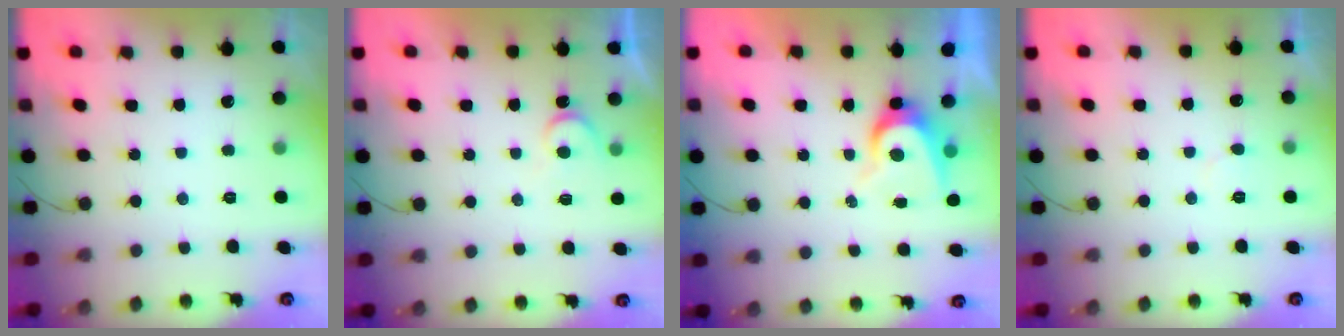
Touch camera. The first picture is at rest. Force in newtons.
{"total": 4.4, "press": 4.4, "slide": 0.4}
{"total": 6.8, "press": 6.8, "slide": 0.6}
{"total": 4.1, "press": 4.1, "slide": 0.2}